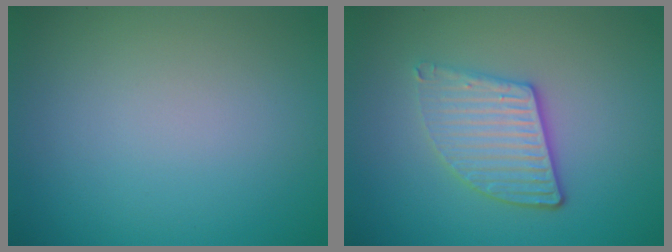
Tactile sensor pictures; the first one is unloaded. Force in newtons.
{"total": 3.7, "press": 3.2, "slide": 2.0}